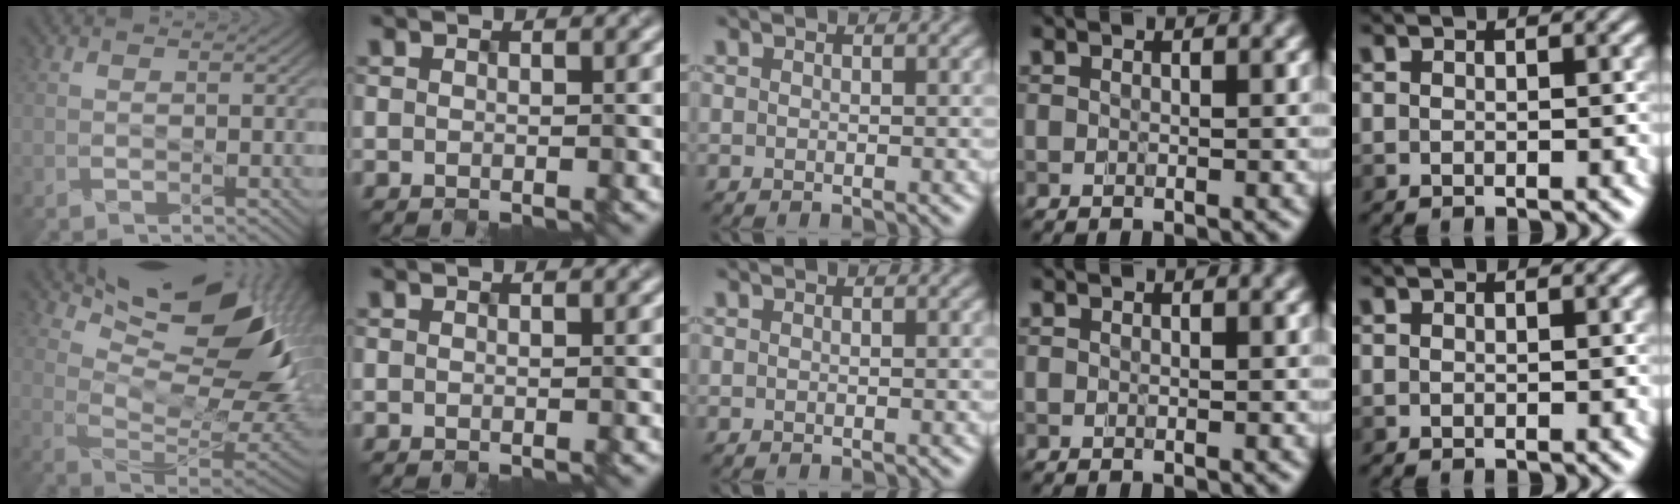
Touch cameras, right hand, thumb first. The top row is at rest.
{"thumb": {"total": 15.3, "force": [8.8, 5.7, 11.1], "torque": [-0.179, 0.001, 0.149]}}